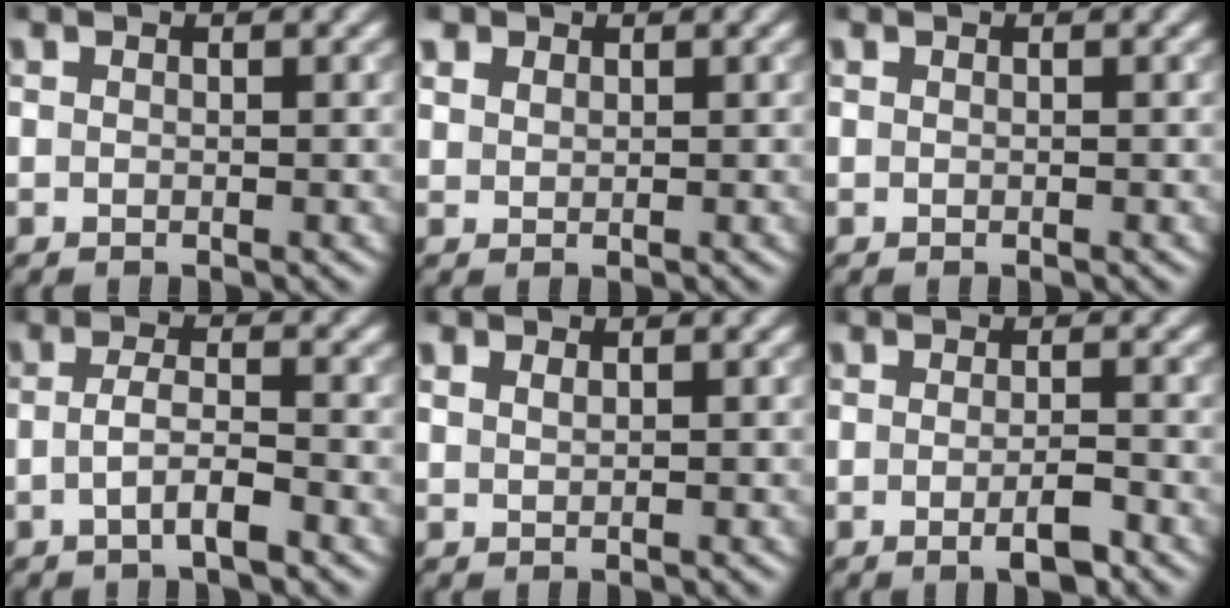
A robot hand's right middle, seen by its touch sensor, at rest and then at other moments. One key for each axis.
{"total": 1.7, "fx": 1.3, "fy": 1.0, "fz": 0.5, "tx": -0.012, "ty": -0.002, "tz": 0.023}
{"total": 0.0}
{"total": 2.9, "fx": -1.1, "fy": 0.6, "fz": 2.6, "tx": -0.046, "ty": 0.007, "tz": -0.027}
{"total": 0.7, "fx": 0.5, "fy": 0.3, "fz": 0.5, "tx": -0.009, "ty": 0.000, "tz": 0.011}
{"total": 2.6, "fx": -1.1, "fy": 0.5, "fz": 2.3, "tx": -0.036, "ty": -0.006, "tz": -0.017}